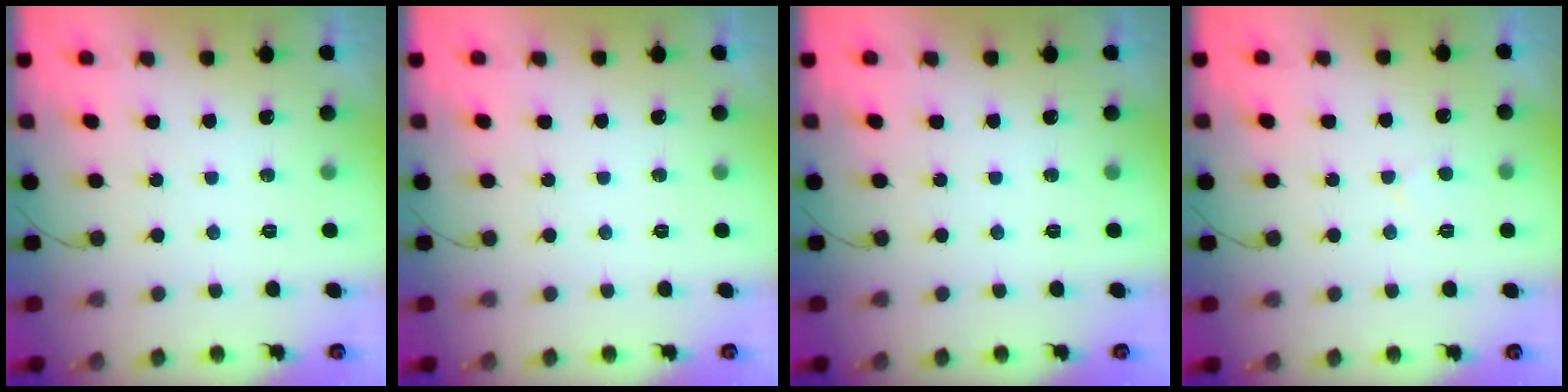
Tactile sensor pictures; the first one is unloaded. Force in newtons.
{"total": 0.0}
{"total": 0.0}
{"total": 2.2, "press": 2.2, "slide": 0.2}